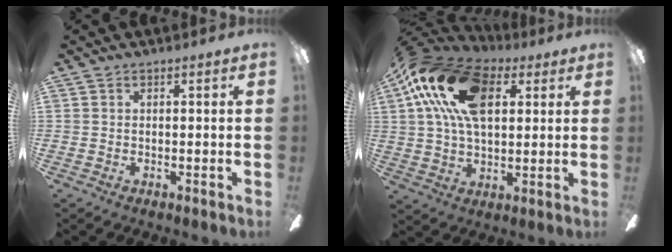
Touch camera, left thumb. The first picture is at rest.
{"total": 21.5, "force": [7.8, 12.6, 15.5], "torque": [-0.283, 0.010, 0.135]}